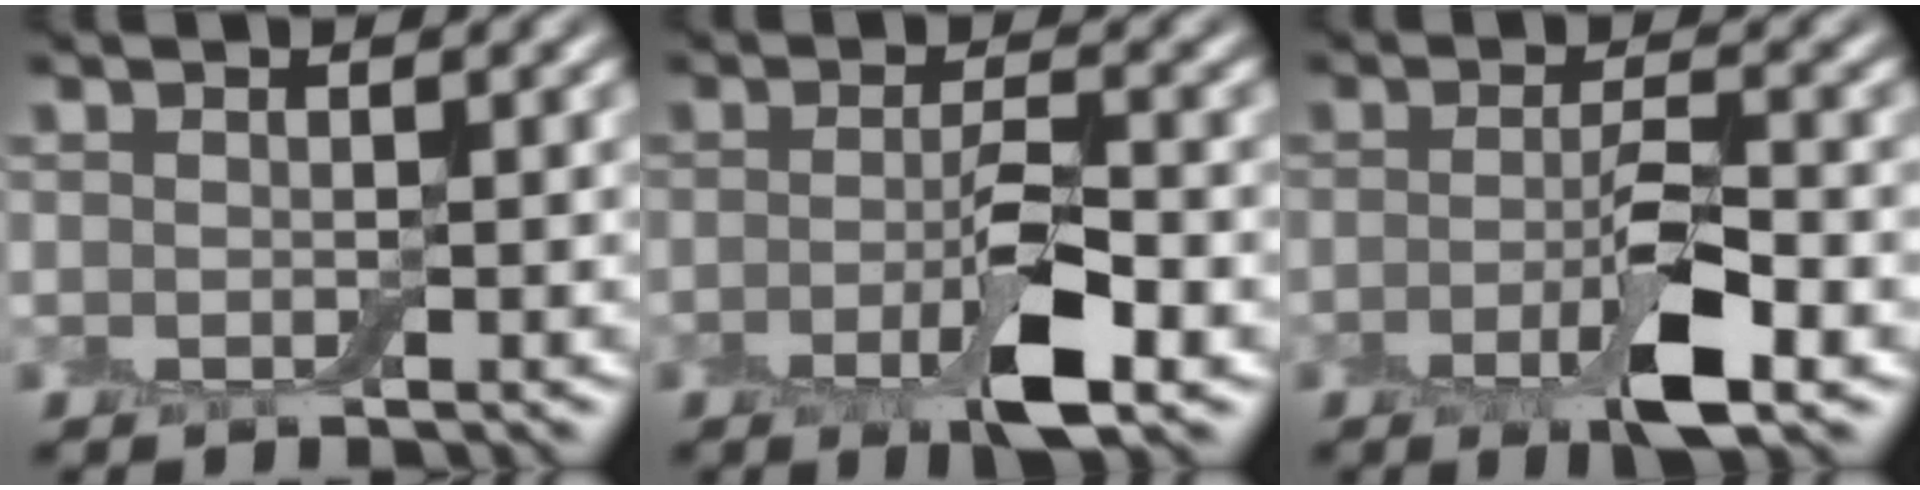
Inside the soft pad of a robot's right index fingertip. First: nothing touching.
{"total": 5.1, "force": [-1.7, 1.2, 4.6], "torque": [-0.081, -0.003, -0.034]}
{"total": 5.1, "force": [-1.8, 1.1, 4.6], "torque": [-0.080, -0.002, -0.036]}